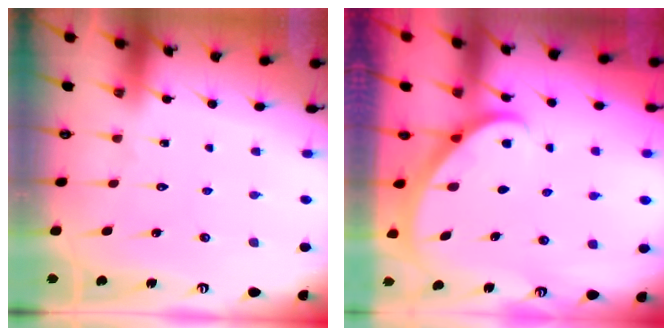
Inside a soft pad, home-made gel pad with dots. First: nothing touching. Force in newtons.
{"total": 2.7, "press": 2.7, "slide": 0.2}